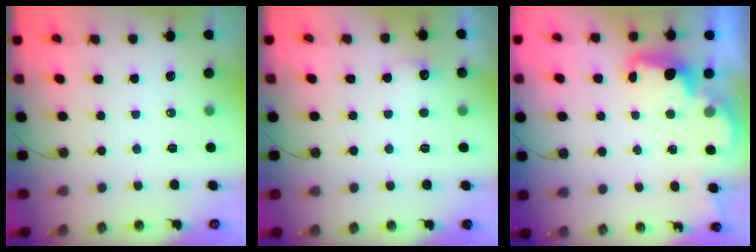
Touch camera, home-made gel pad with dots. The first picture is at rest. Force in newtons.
{"total": 5.3, "press": 5.1, "slide": 1.2}
{"total": 2.6, "press": 2.6, "slide": 0.7}